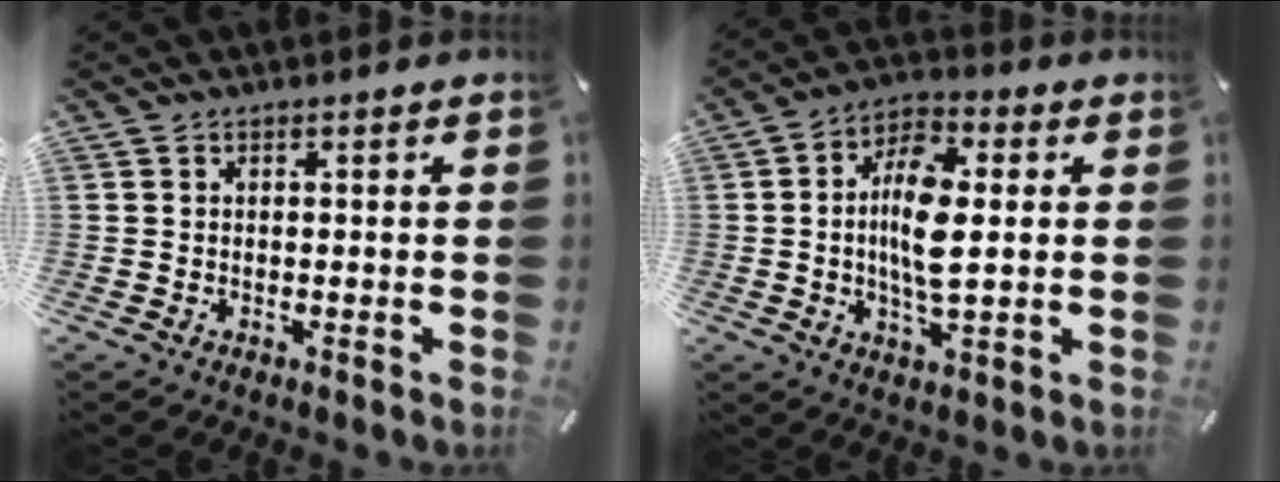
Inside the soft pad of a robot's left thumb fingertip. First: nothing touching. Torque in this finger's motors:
{"motor_torque": [0.26, 0.20, 0.82, 0.51, 0.16]}